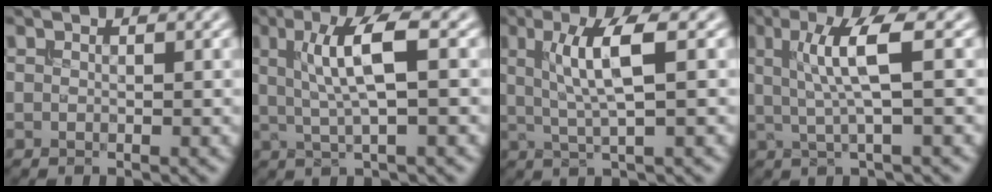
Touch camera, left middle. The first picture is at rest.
{"total": 5.3, "force": [1.0, 1.2, 5.1], "torque": [-0.099, 0.006, 0.021]}
{"total": 5.1, "force": [1.1, 1.0, 4.9], "torque": [-0.095, 0.004, 0.023]}
{"total": 4.9, "force": [0.9, 0.8, 4.7], "torque": [-0.093, 0.004, 0.019]}